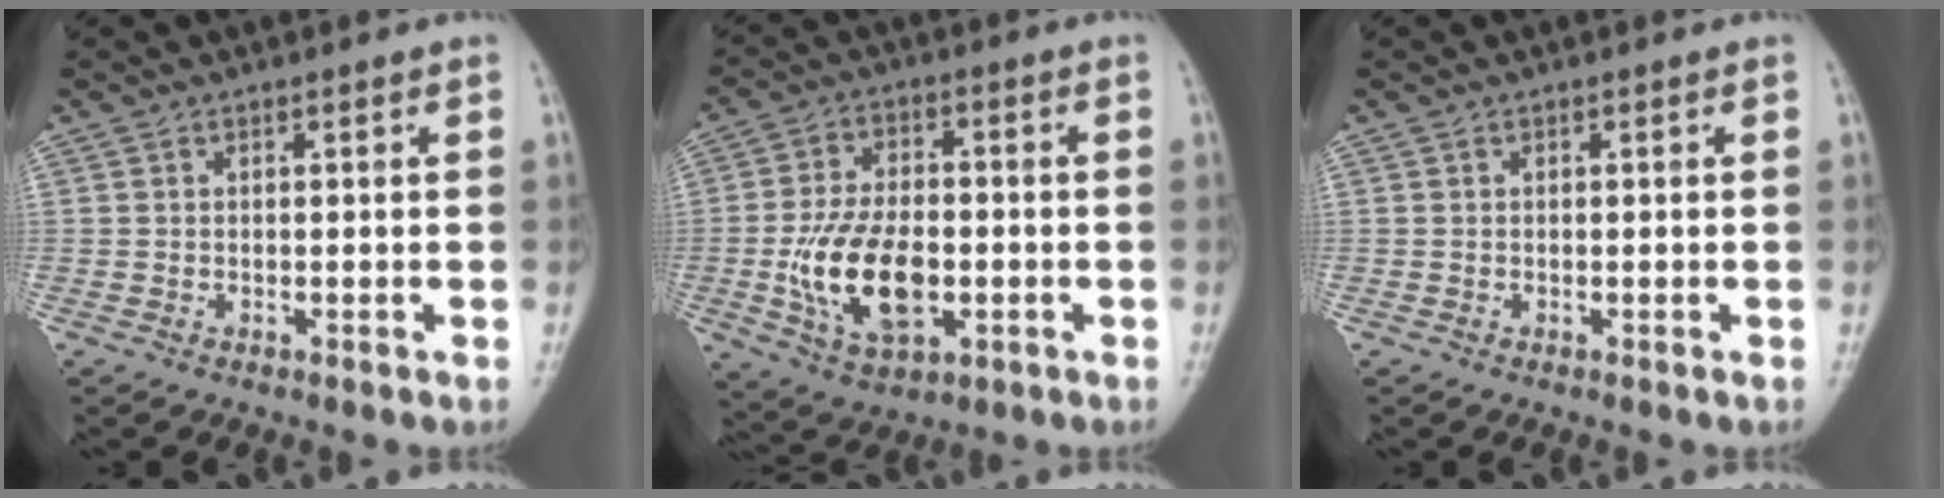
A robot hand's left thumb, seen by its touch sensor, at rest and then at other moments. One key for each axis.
{"total": 14.3, "fx": -3.0, "fy": 8.1, "fz": 11.4, "tx": -0.195, "ty": 0.007, "tz": -0.046}
{"total": 0.0}